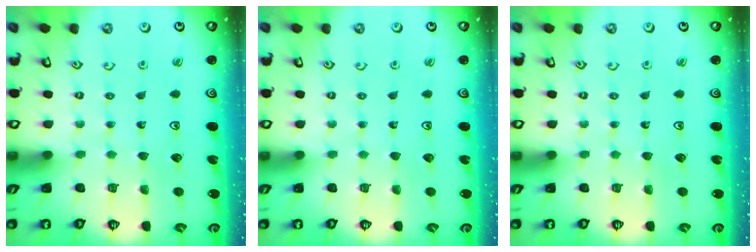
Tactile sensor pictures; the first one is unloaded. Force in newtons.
{"total": 0.0}
{"total": 0.0}